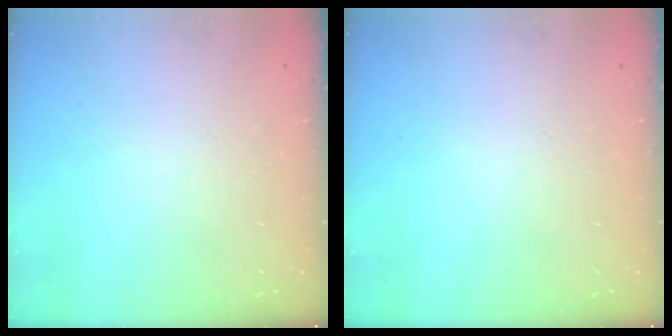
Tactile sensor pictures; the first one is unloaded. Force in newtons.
{"total": 0.0}